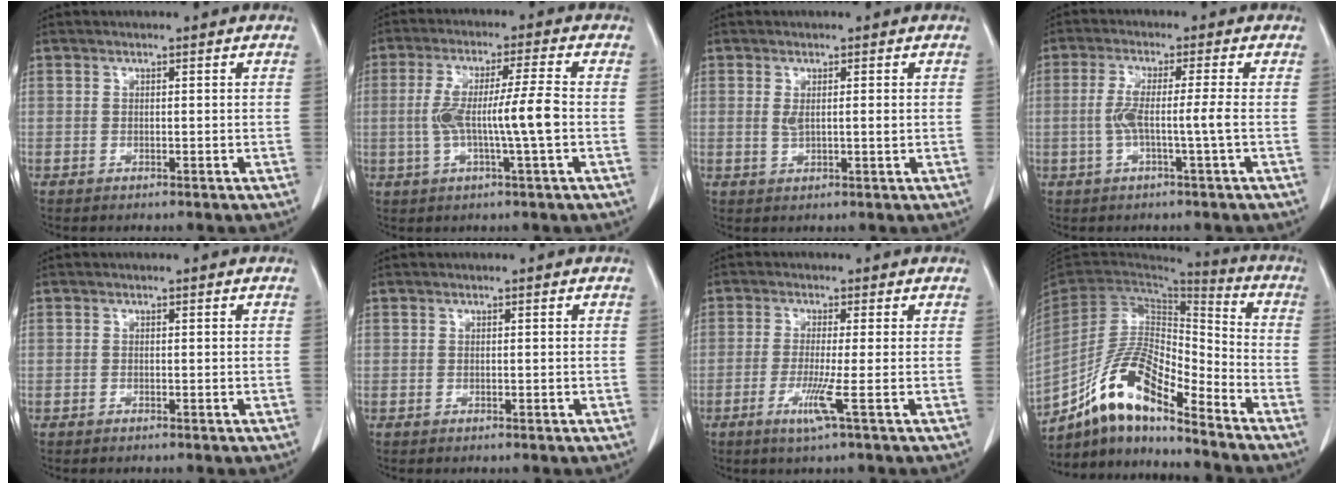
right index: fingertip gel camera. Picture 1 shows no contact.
{"total": 8.8, "force": [-1.0, -0.2, 8.8], "torque": [-0.167, 0.013, -0.017]}
{"total": 2.3, "force": [0.5, 0.6, 2.2], "torque": [-0.039, 0.001, 0.014]}
{"total": 4.9, "force": [-0.8, -0.6, 4.8], "torque": [-0.094, 0.007, -0.013]}
{"total": 0.0}
{"total": 0.0}
{"total": 4.3, "force": [-1.6, -1.1, 3.8], "torque": [-0.077, -0.012, -0.032]}
{"total": 14.5, "force": [-10.8, 3.3, 9.1], "torque": [-0.178, 0.018, -0.198]}